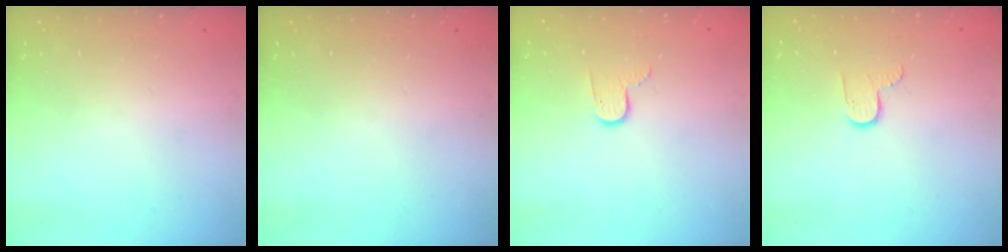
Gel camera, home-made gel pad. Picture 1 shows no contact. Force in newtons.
{"total": 0.0}
{"total": 6.3, "press": 6.3, "slide": 0.5}
{"total": 5.2, "press": 5.2, "slide": 0.4}